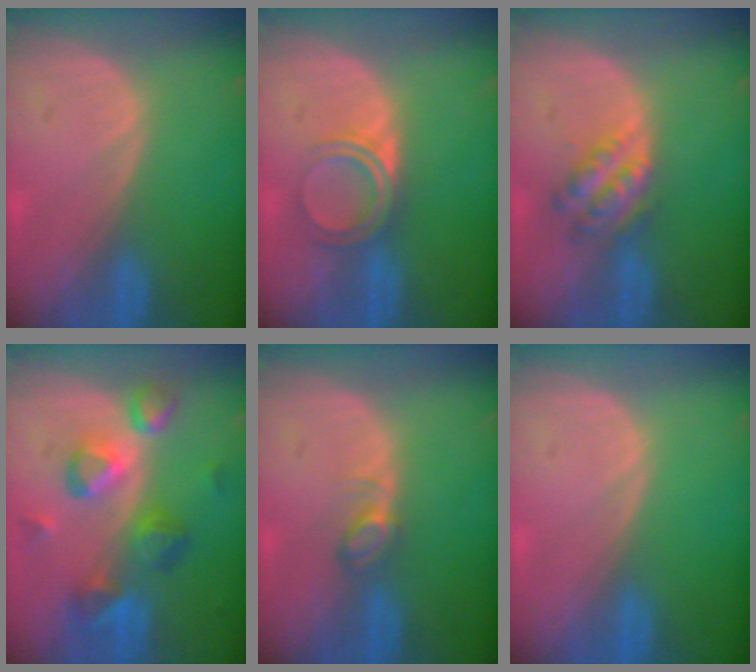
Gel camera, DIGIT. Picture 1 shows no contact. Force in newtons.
{"total": 4.7, "press": 4.2, "slide": 2.1}
{"total": 5.4, "press": 5.0, "slide": 2.2}
{"total": 9.4, "press": 8.1, "slide": 4.7}
{"total": 2.5, "press": 2.4, "slide": 0.3}
{"total": 0.0}